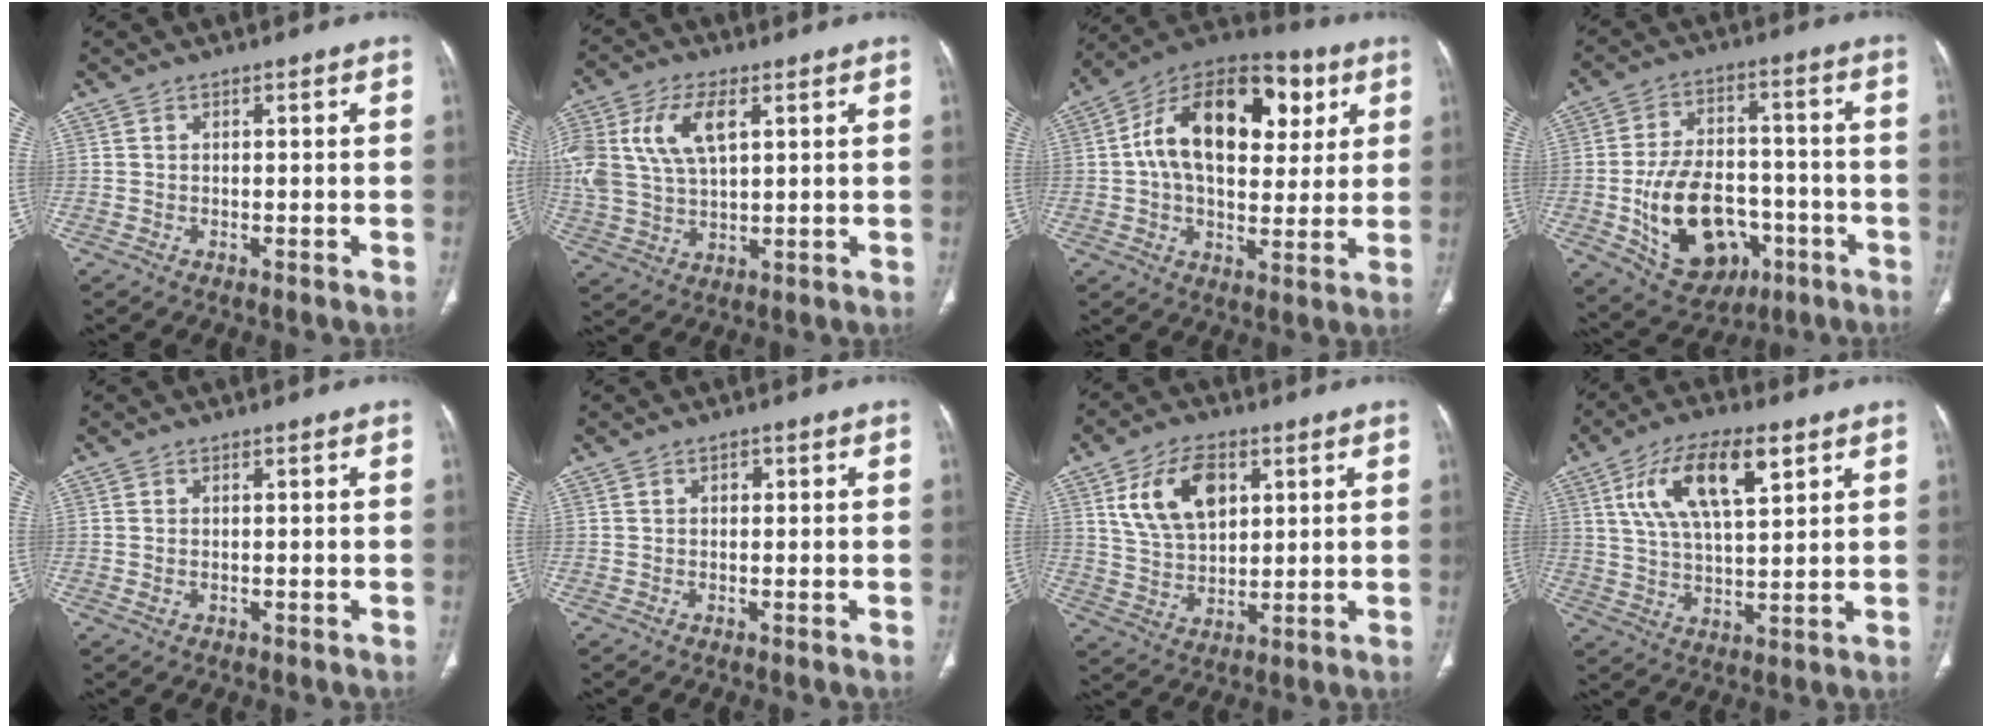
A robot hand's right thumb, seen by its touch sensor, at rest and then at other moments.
{"total": 15.4, "force": [4.9, 8.6, 11.9], "torque": [-0.267, -0.001, 0.097]}
{"total": 22.5, "force": [5.6, 13.5, 17.1], "torque": [-0.246, 0.013, 0.077]}
{"total": 18.5, "force": [-5.5, 12.4, 12.7], "torque": [-0.177, 0.030, -0.070]}
{"total": 0.9, "force": [-0.1, 0.5, 0.7], "torque": [-0.024, 0.002, 0.002]}
{"total": 0.9, "force": [0.1, 0.7, 0.4], "torque": [-0.001, 0.002, 0.000]}
{"total": 12.3, "force": [4.6, 7.6, 8.6], "torque": [-0.134, -0.012, 0.091]}
{"total": 14.6, "force": [6.3, 5.9, 11.8], "torque": [-0.203, -0.010, 0.113]}